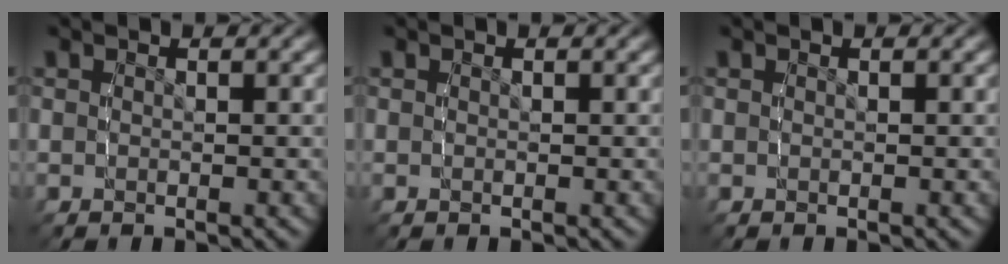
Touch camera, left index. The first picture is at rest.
{"total": 0.0}
{"total": 0.0}